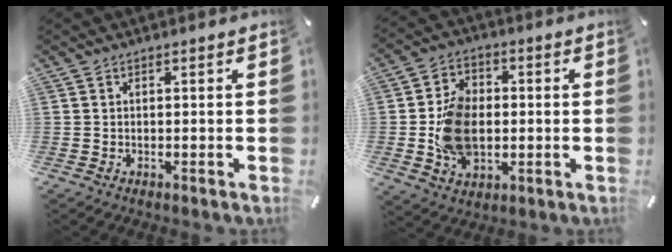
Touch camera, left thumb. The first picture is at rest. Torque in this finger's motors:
{"motor_torque": [0.51, 0.60, 1.20, 0.29, 0.36]}